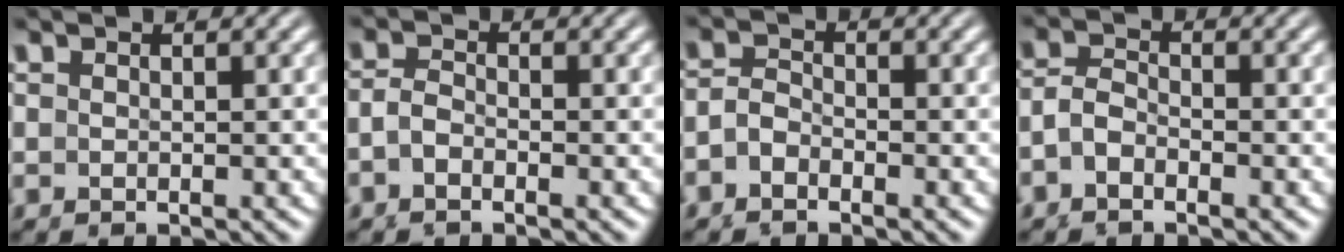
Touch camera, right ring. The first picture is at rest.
{"total": 2.1, "force": [-0.9, 1.5, 1.2], "torque": [-0.031, -0.009, -0.016]}
{"total": 2.9, "force": [-1.2, 2.3, 1.4], "torque": [-0.032, -0.009, -0.023]}
{"total": 3.5, "force": [-1.3, 2.7, 1.7], "torque": [-0.043, -0.011, -0.023]}